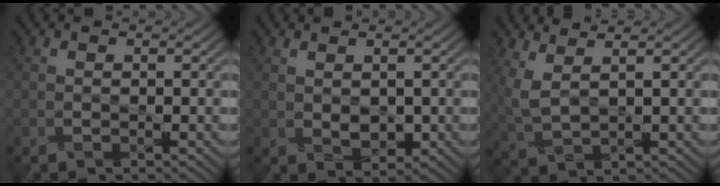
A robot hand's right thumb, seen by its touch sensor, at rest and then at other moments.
{"total": 1.9, "force": [0.4, 1.0, 1.5], "torque": [-0.032, -0.003, 0.013]}
{"total": 4.0, "force": [2.6, 1.2, 2.9], "torque": [-0.091, 0.005, 0.059]}